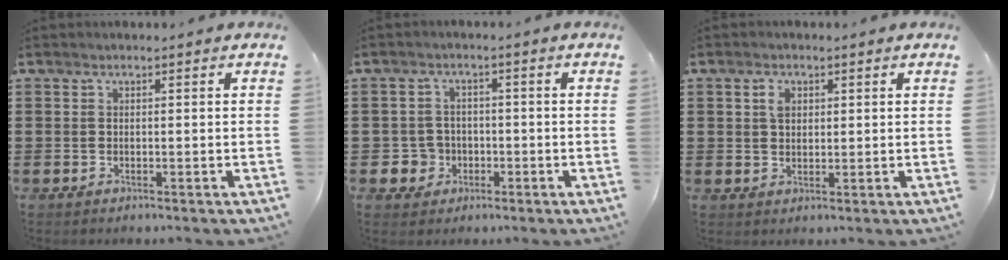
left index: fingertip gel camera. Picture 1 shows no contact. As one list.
[{"total": 3.5, "force": [-1.4, 3.1, 0.9], "torque": [-0.033, 0.003, -0.031]}, {"total": 2.3, "force": [0.8, 1.6, 1.5], "torque": [-0.026, 0.004, 0.012]}]